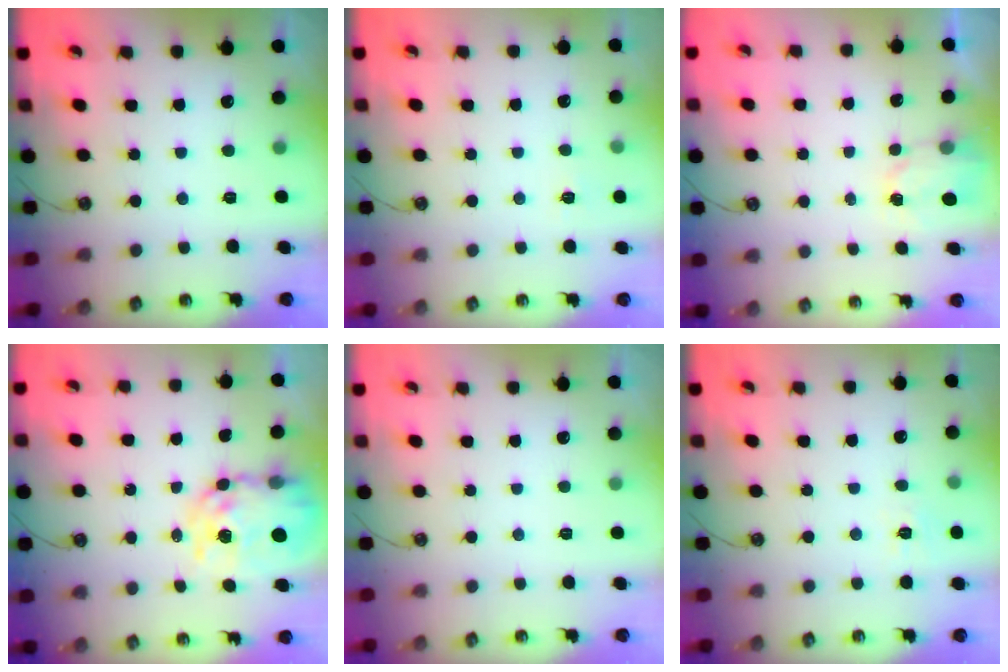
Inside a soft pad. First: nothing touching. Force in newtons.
{"total": 4.3, "press": 4.3, "slide": 0.4}
{"total": 2.6, "press": 2.6, "slide": 0.3}
{"total": 13.3, "press": 13.2, "slide": 1.1}
{"total": 0.0}
{"total": 6.7, "press": 6.7, "slide": 0.7}